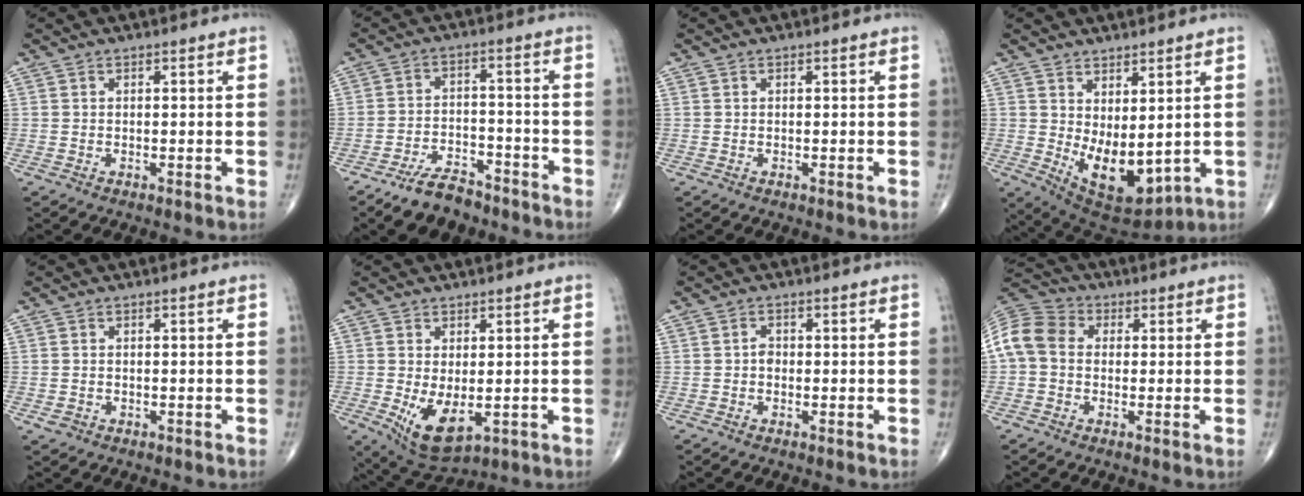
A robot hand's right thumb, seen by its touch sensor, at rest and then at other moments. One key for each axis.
{"total": 8.2, "fx": -6.5, "fy": 3.8, "fz": 3.3, "tx": -0.046, "ty": 0.046, "tz": -0.111}
{"total": 0.0}
{"total": 11.5, "fx": 0.3, "fy": 5.6, "fz": 10.0, "tx": -0.140, "ty": -0.029, "tz": 0.034}
{"total": 1.3, "fx": -0.4, "fy": 1.1, "fz": 0.6, "tx": -0.011, "ty": 0.004, "tz": -0.003}
{"total": 8.1, "fx": -1.5, "fy": 4.1, "fz": 6.9, "tx": -0.115, "ty": -0.019, "tz": -0.007}
{"total": 1.3, "fx": -0.2, "fy": 1.0, "fz": 0.8, "tx": -0.006, "ty": 0.004, "tz": -0.007}
{"total": 9.4, "fx": 0.4, "fy": 7.5, "fz": 5.6, "tx": -0.109, "ty": 0.031, "tz": -0.005}